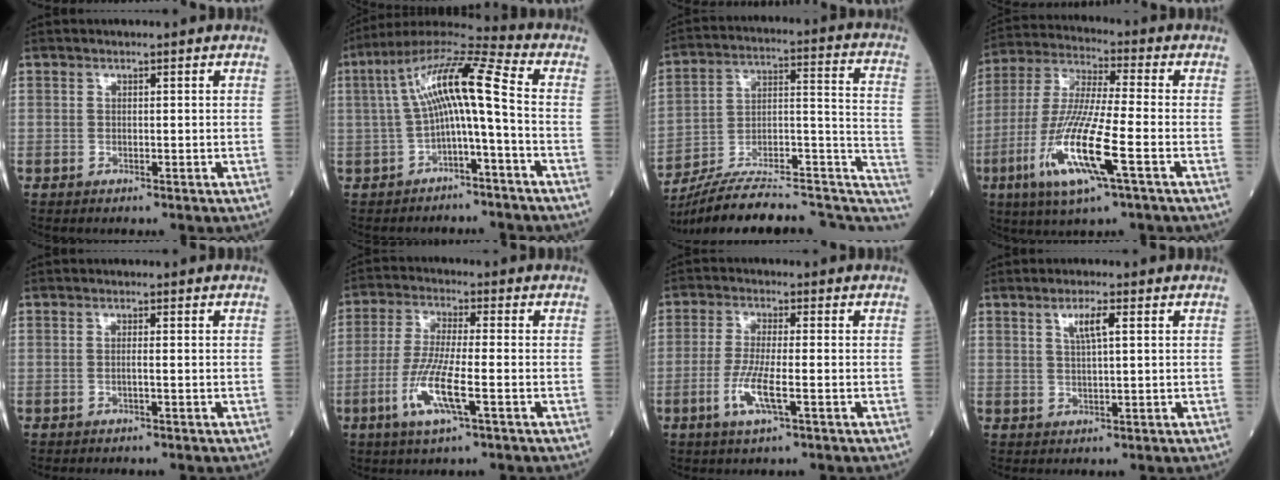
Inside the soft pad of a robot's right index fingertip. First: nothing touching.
{"total": 10.9, "force": [-0.7, 0.9, 10.9], "torque": [-0.200, 0.047, -0.017]}
{"total": 24.0, "force": [-19.6, 5.8, 12.5], "torque": [-0.155, 0.051, -0.290]}
{"total": 15.1, "force": [-5.4, 0.9, 14.1], "torque": [-0.297, -0.020, -0.104]}
{"total": 0.9, "force": [-0.2, -0.1, 0.8], "torque": [-0.015, 0.001, -0.005]}
{"total": 9.0, "force": [-3.2, 0.6, 8.4], "torque": [-0.175, -0.013, -0.065]}
{"total": 6.1, "force": [-2.1, 0.4, 5.7], "torque": [-0.118, -0.011, -0.042]}
{"total": 3.4, "force": [1.4, 0.3, 3.1], "torque": [-0.058, 0.003, 0.026]}